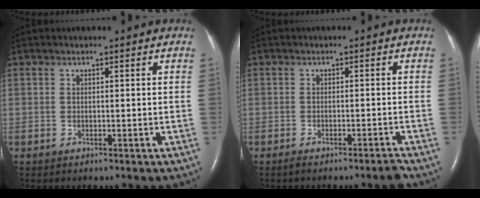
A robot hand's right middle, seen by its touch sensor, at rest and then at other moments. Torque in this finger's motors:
{"motor_torque": [-0.04, 0.05, -0.02, 0.01]}